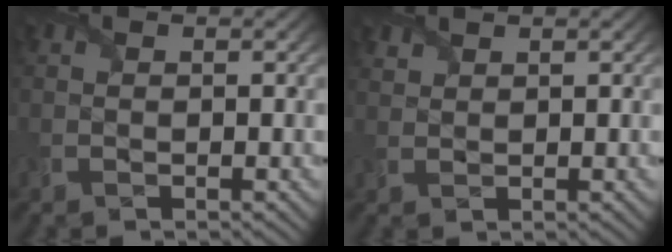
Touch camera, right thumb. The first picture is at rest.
{"total": 1.7, "force": [1.5, 0.6, 0.4], "torque": [-0.013, 0.003, 0.037]}